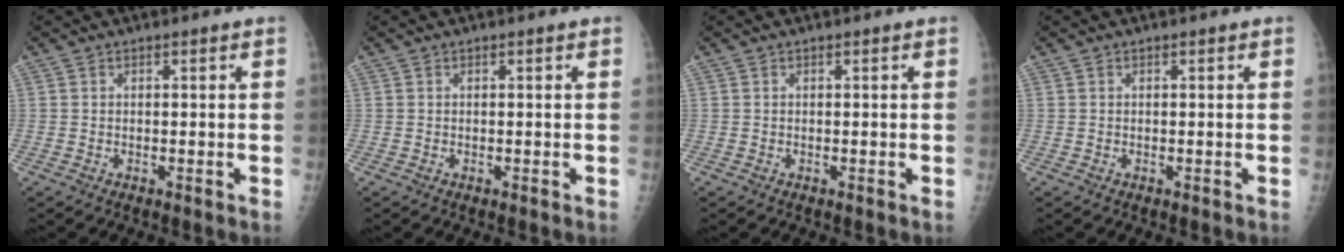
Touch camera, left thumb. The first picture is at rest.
{"total": 0.0}
{"total": 0.0}
{"total": 0.0}